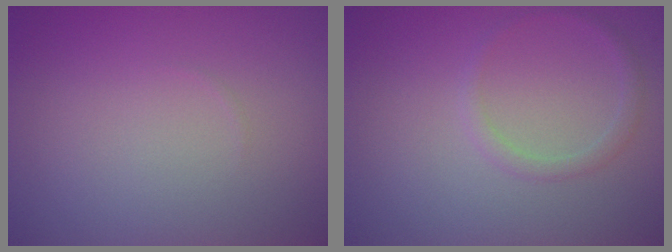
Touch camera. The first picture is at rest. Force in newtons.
{"total": 1.2, "press": 1.2, "slide": 0.2}